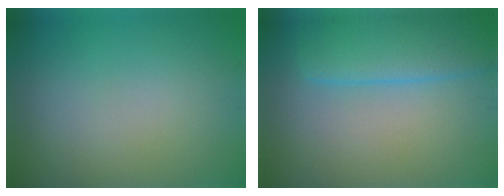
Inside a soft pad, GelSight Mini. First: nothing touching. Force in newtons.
{"total": 6.6, "press": 6.6, "slide": 0.4}